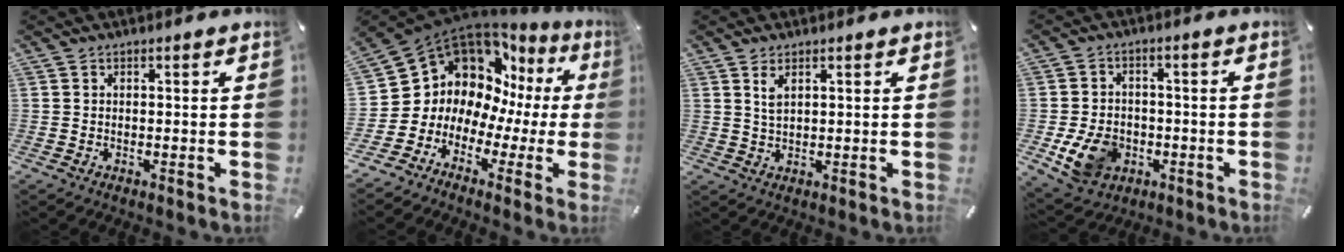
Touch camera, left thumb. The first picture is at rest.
{"total": 12.3, "force": [6.4, 9.8, 3.9], "torque": [-0.081, -0.085, 0.127]}
{"total": 2.9, "force": [1.4, 1.3, 2.2], "torque": [-0.047, 0.002, 0.025]}
{"total": 10.1, "force": [-2.9, 8.0, 5.5], "torque": [-0.119, 0.009, -0.052]}